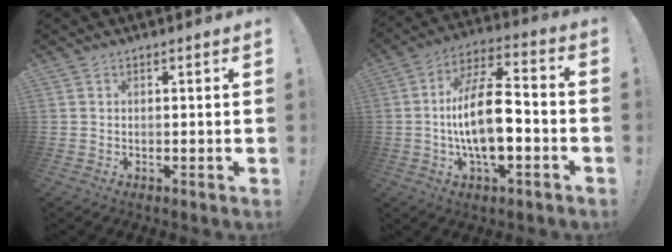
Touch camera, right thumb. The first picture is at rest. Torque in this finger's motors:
{"motor_torque": [0.92, 1.72, 0.68, 0.47, 0.41]}